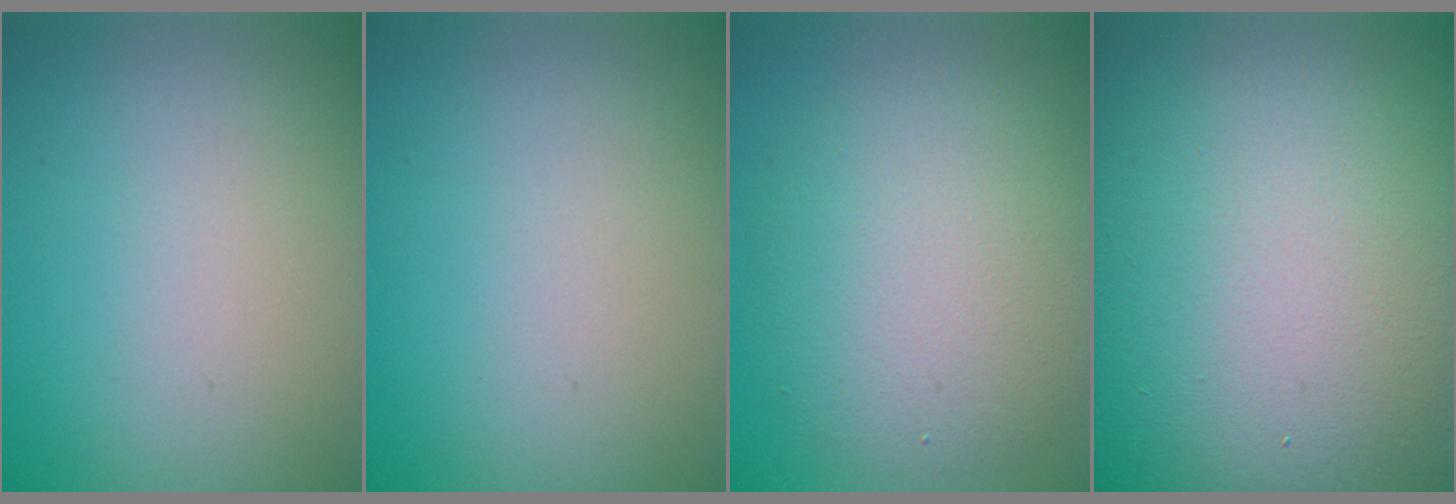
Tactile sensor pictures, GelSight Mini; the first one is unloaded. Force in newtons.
{"total": 0.0}
{"total": 6.1, "press": 6.1, "slide": 0.2}
{"total": 30.8, "press": 30.8, "slide": 1.5}